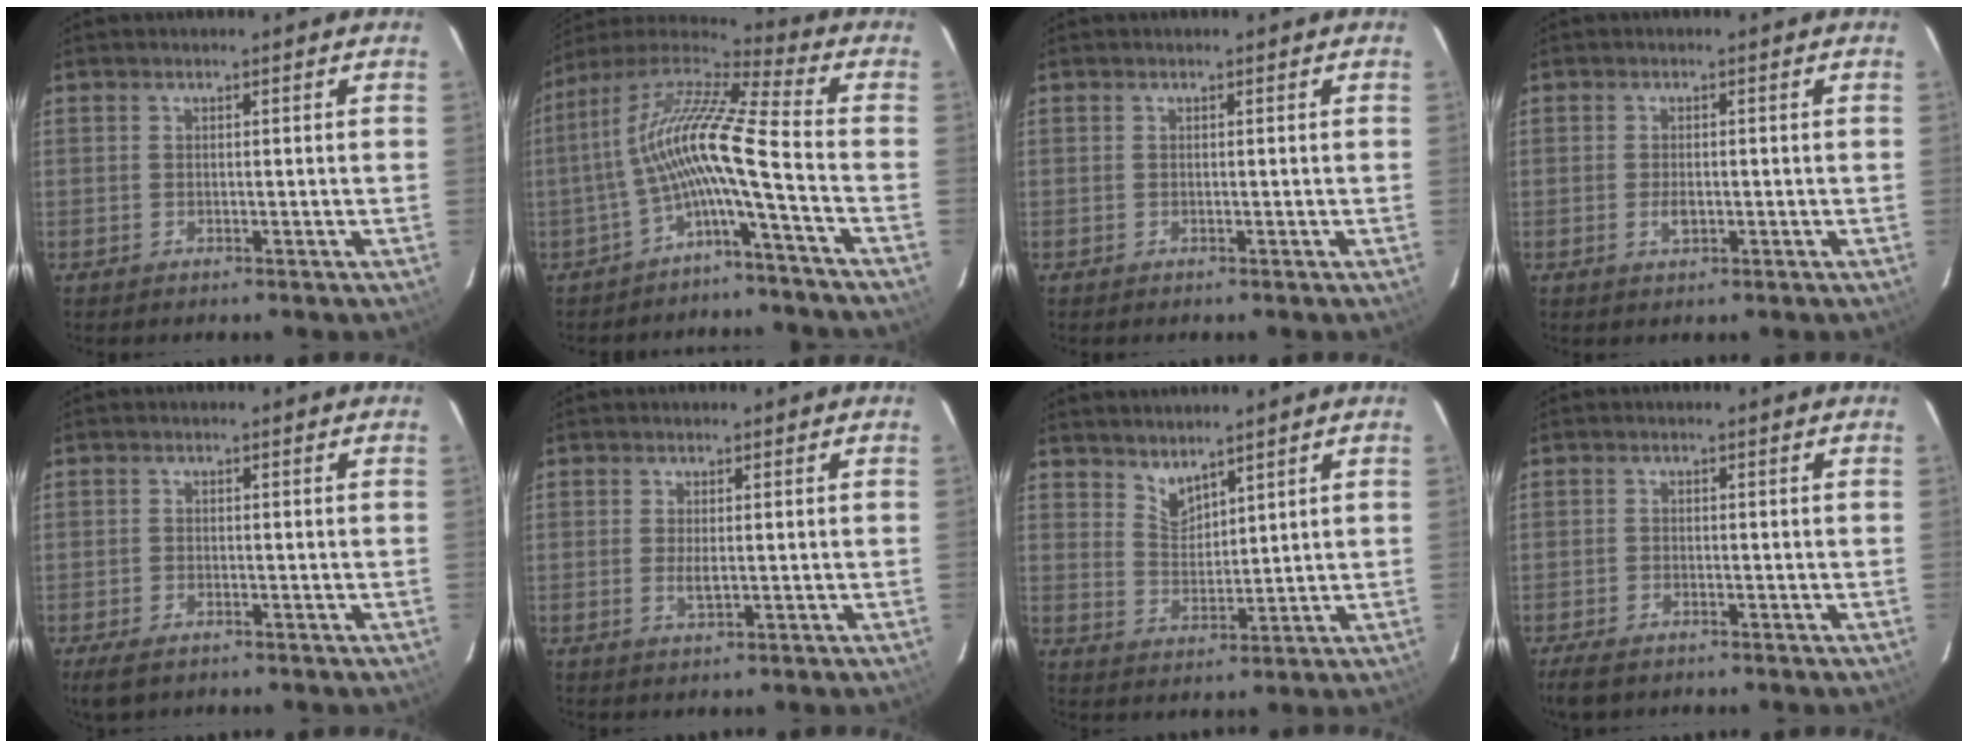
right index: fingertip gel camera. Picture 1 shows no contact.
{"total": 12.5, "force": [-3.5, -0.1, 11.9], "torque": [-0.223, 0.010, -0.073]}
{"total": 0.0}
{"total": 2.0, "force": [-0.5, 1.1, 1.6], "torque": [-0.028, -0.002, -0.007]}
{"total": 3.7, "force": [-2.6, 1.6, 2.1], "torque": [-0.054, -0.012, -0.048]}
{"total": 2.0, "force": [-0.1, 0.6, 1.9], "torque": [-0.036, -0.007, -0.001]}
{"total": 4.5, "force": [4.0, 1.5, 1.3], "torque": [-0.019, -0.005, 0.078]}
{"total": 4.5, "force": [-3.5, 1.7, 2.3], "torque": [-0.063, -0.015, -0.067]}